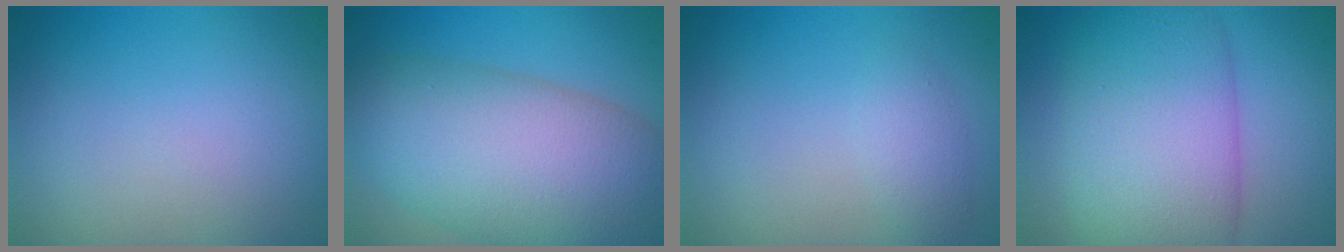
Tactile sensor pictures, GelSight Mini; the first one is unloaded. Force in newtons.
{"total": 12.6, "press": 12.6, "slide": 0.4}
{"total": 1.5, "press": 1.5, "slide": 0.0}
{"total": 11.4, "press": 11.4, "slide": 0.2}